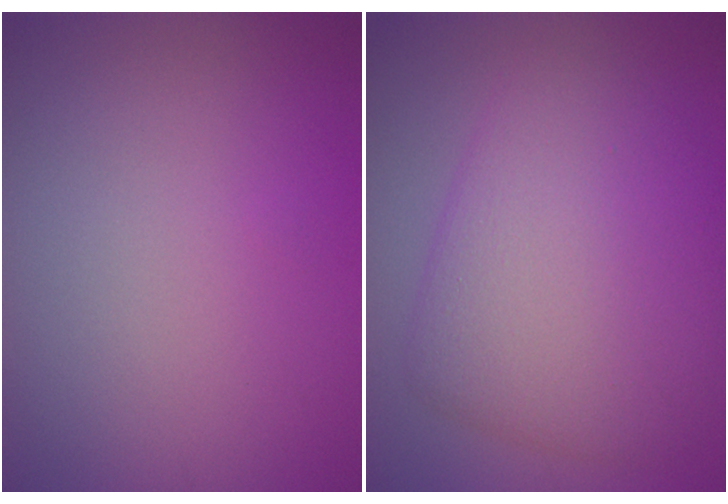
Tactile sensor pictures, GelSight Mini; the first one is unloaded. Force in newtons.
{"total": 8.0, "press": 8.0, "slide": 0.2}